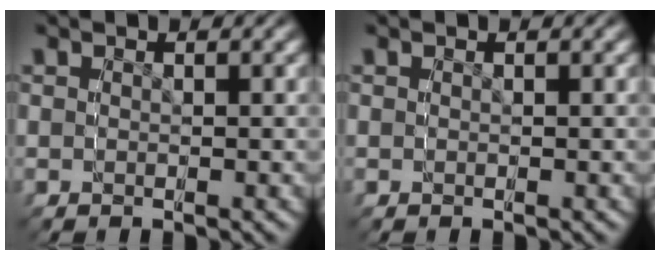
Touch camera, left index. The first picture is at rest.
{"total": 0.0}